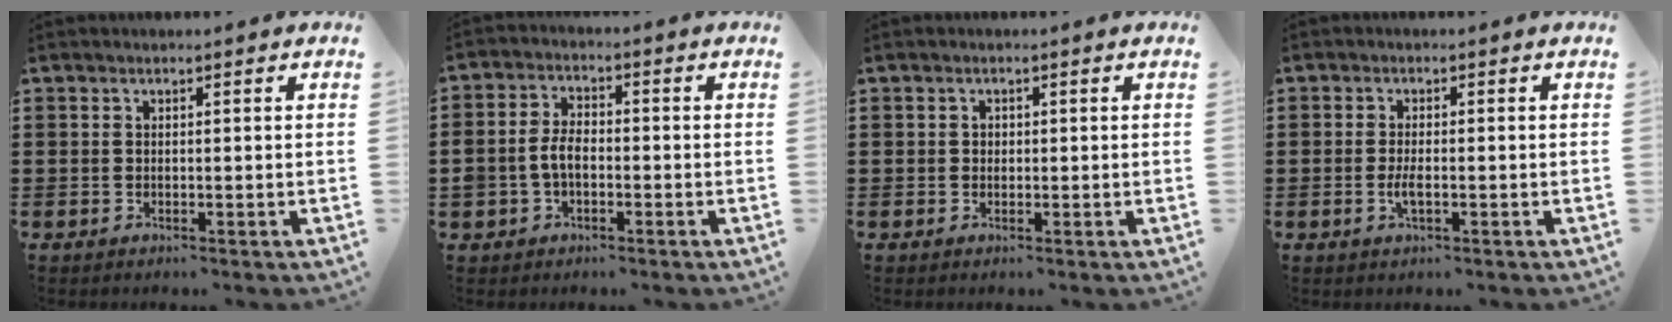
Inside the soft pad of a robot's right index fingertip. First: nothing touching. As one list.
[{"total": 4.2, "force": [-1.0, 2.8, 2.9], "torque": [-0.070, 0.002, -0.023]}, {"total": 0.5, "force": [0.1, 0.5, 0.1], "torque": [-0.003, 0.003, 0.001]}, {"total": 2.3, "force": [-0.6, 0.7, 2.1], "torque": [-0.046, -0.004, -0.012]}]